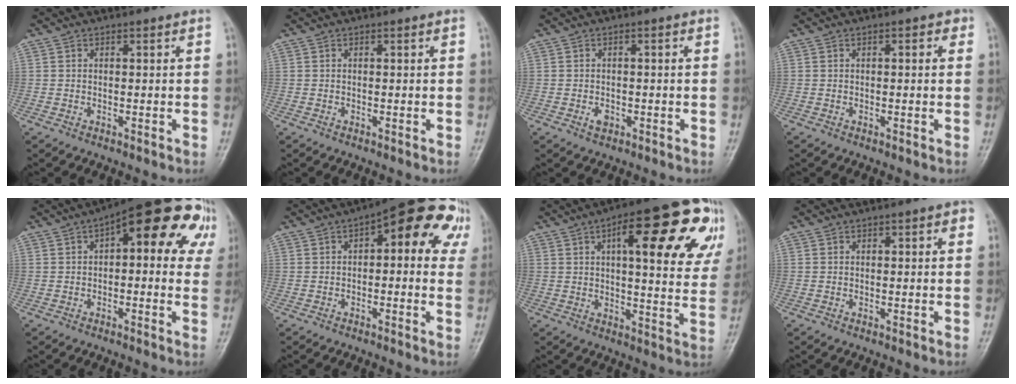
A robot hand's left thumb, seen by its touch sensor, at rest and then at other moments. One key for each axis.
{"total": 0.0}
{"total": 1.6, "fx": -0.8, "fy": 1.1, "fz": 0.9, "tx": -0.009, "ty": 0.003, "tz": -0.014}
{"total": 1.4, "fx": 0.5, "fy": 0.8, "fz": 1.1, "tx": -0.006, "ty": 0.003, "tz": 0.001}
{"total": 17.5, "fx": 5.9, "fy": 7.9, "fz": 14.5, "tx": -0.141, "ty": 0.024, "tz": 0.060}
{"total": 14.6, "fx": 5.0, "fy": 6.6, "fz": 12.0, "tx": -0.102, "ty": 0.021, "tz": 0.047}
{"total": 22.6, "fx": 9.2, "fy": 7.2, "fz": 19.3, "tx": -0.224, "ty": 0.000, "tz": 0.116}
{"total": 2.0, "fx": 0.7, "fy": 0.9, "fz": 1.6, "tx": -0.014, "ty": 0.003, "tz": 0.006}